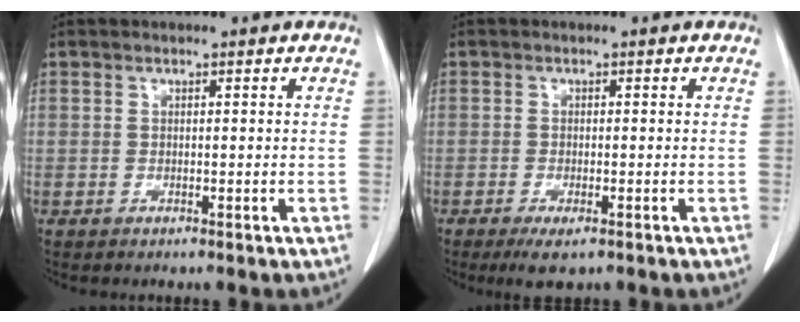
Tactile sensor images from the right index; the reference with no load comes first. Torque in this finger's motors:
{"motor_torque": [0.42, -0.31, 0.07, 0.05]}